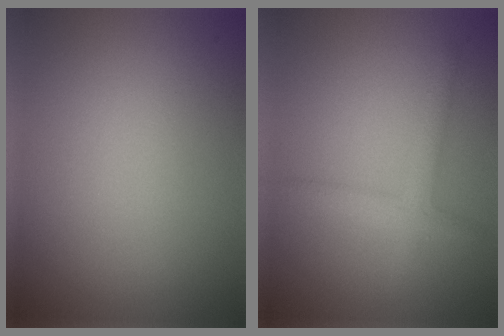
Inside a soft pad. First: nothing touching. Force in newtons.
{"total": 2.1, "press": 2.1, "slide": 0.1}